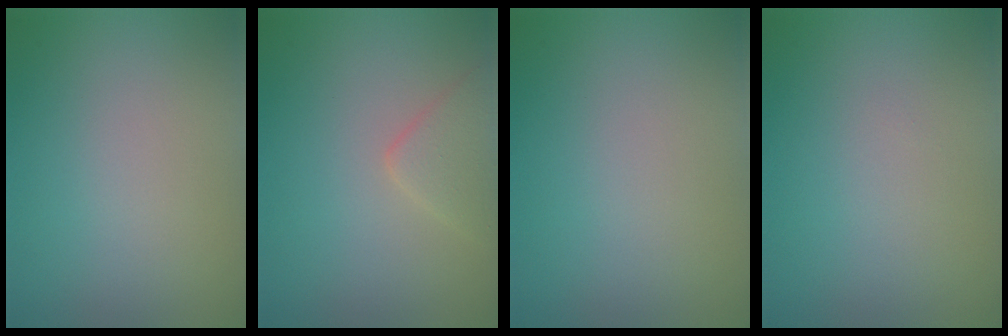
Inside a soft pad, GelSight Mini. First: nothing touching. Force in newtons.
{"total": 2.2, "press": 2.2, "slide": 0.1}
{"total": 0.0}
{"total": 0.0}